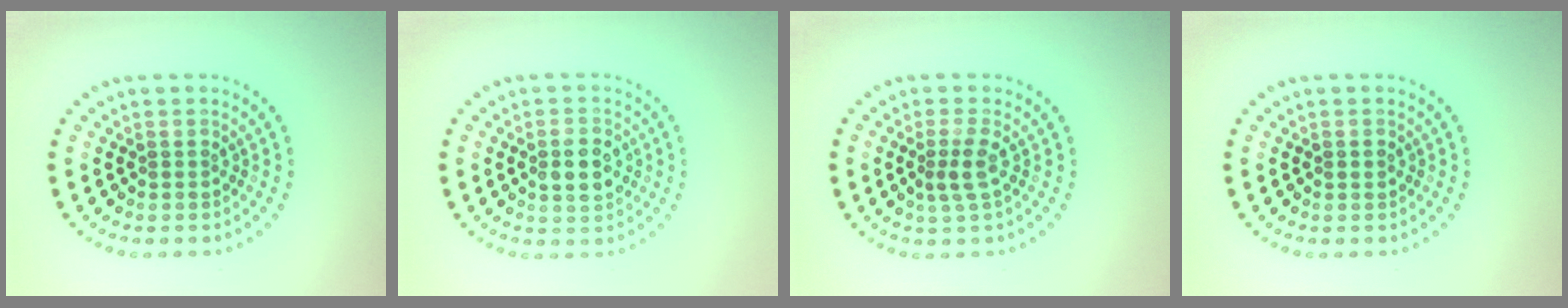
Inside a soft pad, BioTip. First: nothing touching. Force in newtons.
{"total": 3.6, "press": 3.6, "slide": 0.2}
{"total": 2.0, "press": 1.7, "slide": 1.1}
{"total": 0.9, "press": 0.9, "slide": 0.1}